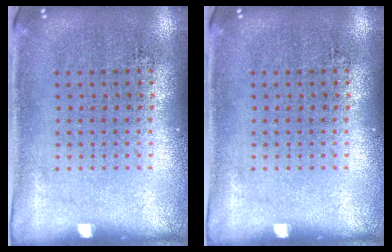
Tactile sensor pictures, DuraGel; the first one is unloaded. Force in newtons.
{"total": 0.0}